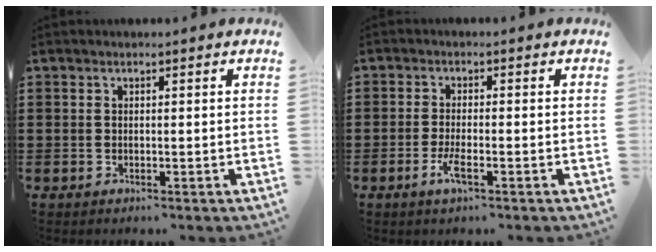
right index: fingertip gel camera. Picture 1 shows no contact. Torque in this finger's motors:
{"motor_torque": [1.22, 0.92, 0.38, 0.10]}